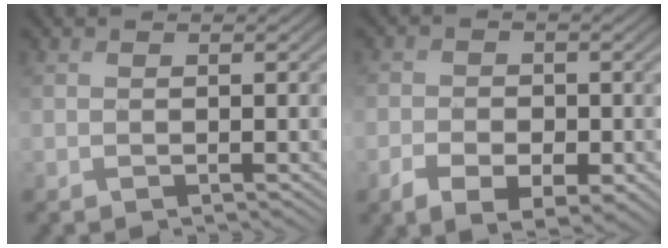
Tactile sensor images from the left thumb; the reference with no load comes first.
{"total": 5.0, "force": [-3.2, 2.8, 2.7], "torque": [-0.044, -0.017, -0.046]}